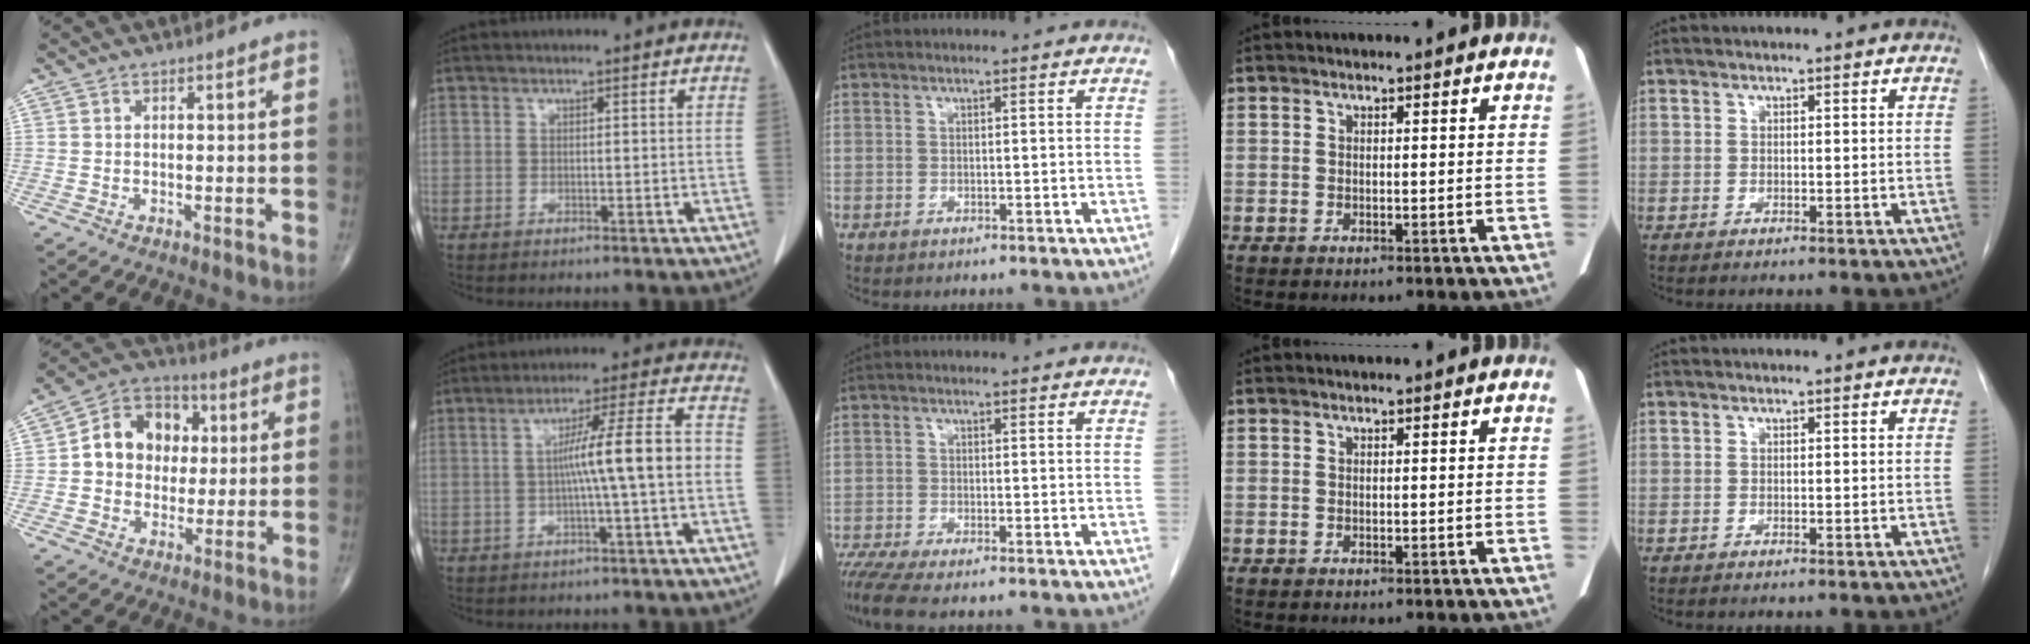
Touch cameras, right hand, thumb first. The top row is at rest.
{"thumb": {"total": 13.1, "force": [1.7, 10.7, 7.3], "torque": [-0.070, 0.016, 0.020]}, "index": {"total": 8.8, "force": [-1.1, -0.7, 8.7], "torque": [-0.140, 0.020, -0.016]}, "middle": {"total": 4.0, "force": [-3.3, -0.1, 2.4], "torque": [-0.043, -0.011, -0.063]}}